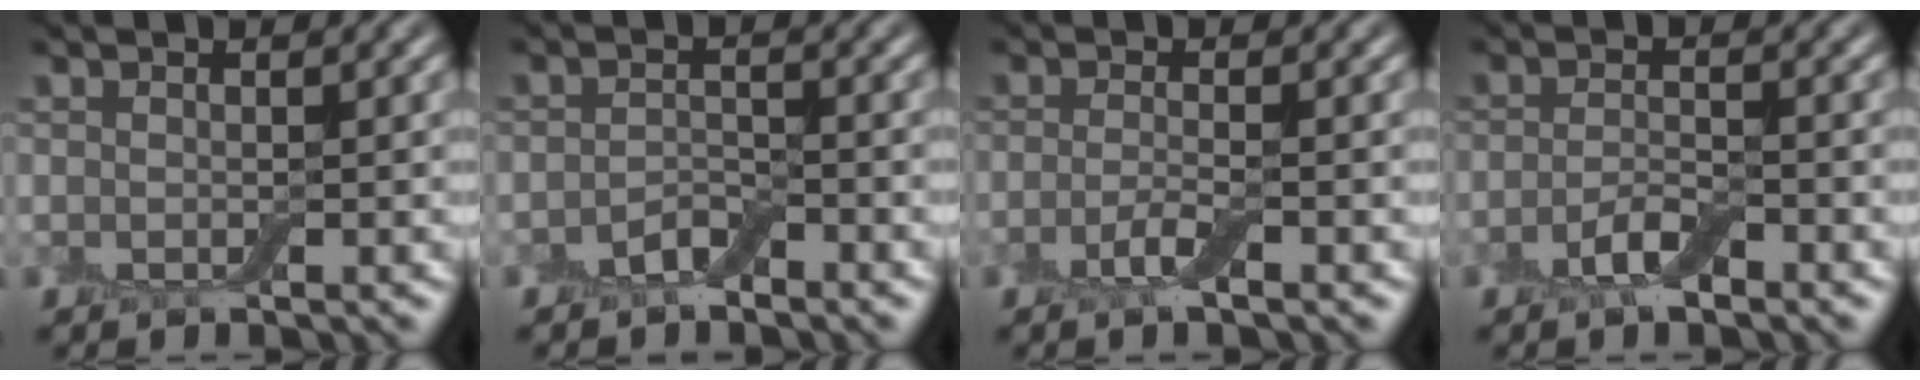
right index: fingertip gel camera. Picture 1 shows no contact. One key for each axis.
{"total": 1.7, "fx": -1.3, "fy": 0.7, "fz": 0.9, "tx": -0.018, "ty": 0.006, "tz": -0.026}
{"total": 1.9, "fx": -1.0, "fy": 0.3, "fz": 1.6, "tx": -0.035, "ty": 0.001, "tz": -0.024}
{"total": 2.4, "fx": -1.4, "fy": 0.8, "fz": 1.8, "tx": -0.038, "ty": 0.003, "tz": -0.031}